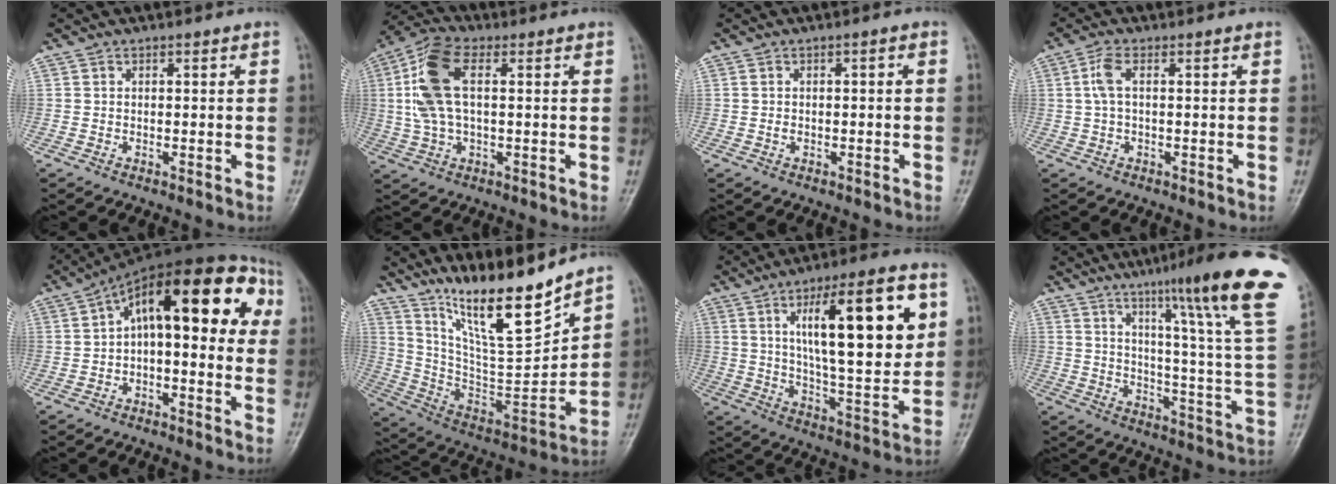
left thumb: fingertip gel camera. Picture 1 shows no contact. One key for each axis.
{"total": 11.2, "fx": 2.0, "fy": 5.5, "fz": 9.5, "tx": -0.205, "ty": 0.024, "tz": 0.036}
{"total": 1.3, "fx": -0.3, "fy": 0.7, "fz": 1.0, "tx": -0.017, "ty": 0.015, "tz": -0.006}
{"total": 3.2, "fx": 0.4, "fy": 1.1, "fz": 2.9, "tx": -0.080, "ty": 0.013, "tz": 0.009}
{"total": 18.2, "fx": 3.1, "fy": 8.4, "fz": 15.8, "tx": -0.188, "ty": 0.057, "tz": 0.030}
{"total": 18.6, "fx": 14.8, "fy": 2.5, "fz": 11.0, "tx": -0.152, "ty": -0.095, "tz": 0.273}
{"total": 22.1, "fx": 7.1, "fy": 6.5, "fz": 19.9, "tx": -0.280, "ty": -0.023, "tz": 0.111}
{"total": 24.6, "fx": 14.7, "fy": 1.5, "fz": 19.6, "tx": -0.259, "ty": -0.064, "tz": 0.201}